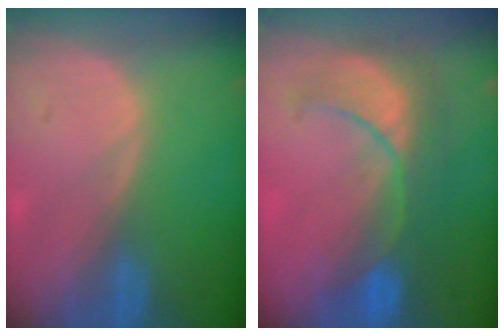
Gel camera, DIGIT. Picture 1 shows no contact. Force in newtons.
{"total": 8.4, "press": 8.3, "slide": 1.3}